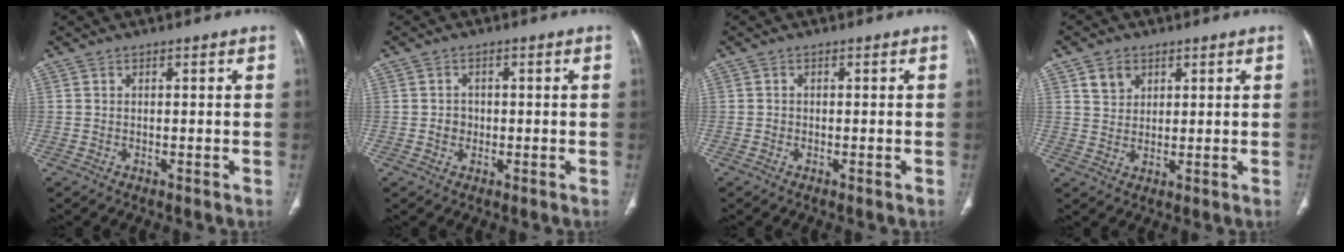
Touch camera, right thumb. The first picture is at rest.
{"total": 2.1, "force": [-0.4, 2.0, 0.7], "torque": [0.003, 0.006, -0.007]}
{"total": 0.5, "force": [-0.3, 0.2, 0.3], "torque": [-0.004, 0.000, -0.007]}
{"total": 4.5, "force": [2.3, 3.5, 1.6], "torque": [-0.011, -0.015, 0.046]}